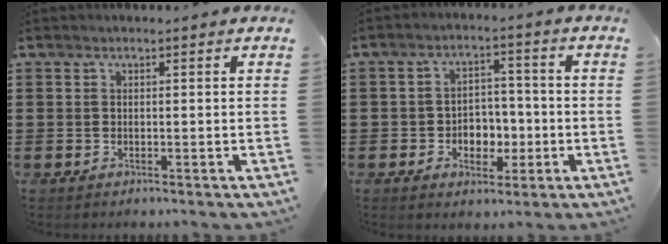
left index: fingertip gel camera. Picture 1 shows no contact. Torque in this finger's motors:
{"motor_torque": [0.23, 0.14, 0.24, 0.08]}